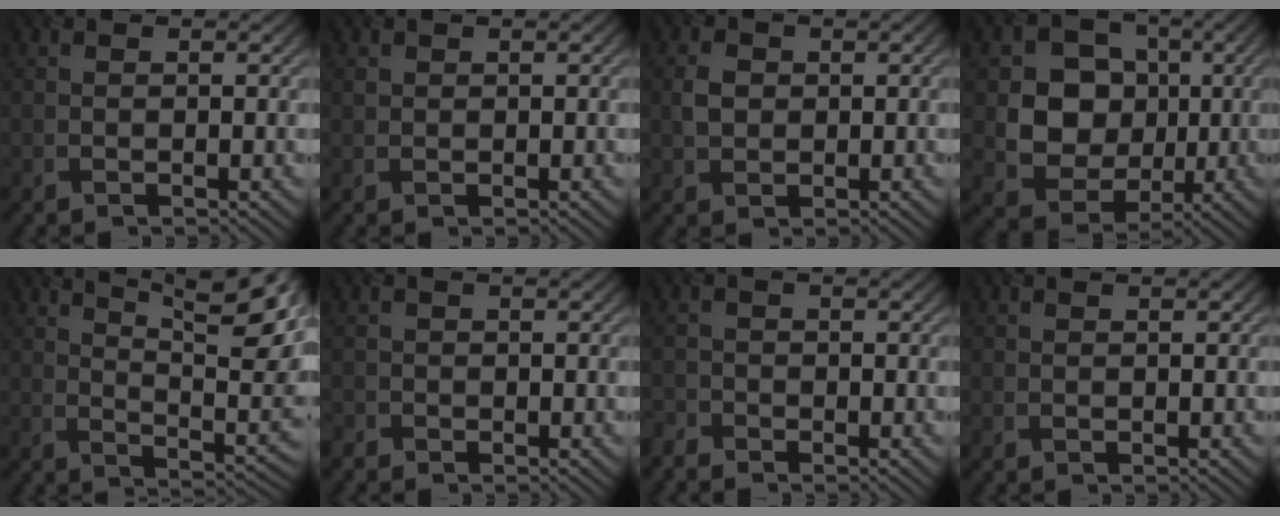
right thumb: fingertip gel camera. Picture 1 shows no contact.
{"total": 0.5, "force": [0.2, 0.5, 0.1], "torque": [-0.008, -0.003, 0.006]}
{"total": 2.4, "force": [0.2, 2.0, 1.4], "torque": [-0.033, 0.001, 0.001]}
{"total": 9.4, "force": [0.5, 8.2, 4.5], "torque": [-0.095, -0.005, -0.001]}
{"total": 16.2, "force": [9.0, 4.6, 12.7], "torque": [-0.175, 0.023, 0.130]}
{"total": 1.1, "force": [-1.0, 0.5, -0.1], "torque": [0.004, 0.001, -0.025]}
{"total": 1.8, "force": [-1.8, 0.5, 0.1], "torque": [-0.004, -0.001, -0.045]}
{"total": 0.0}